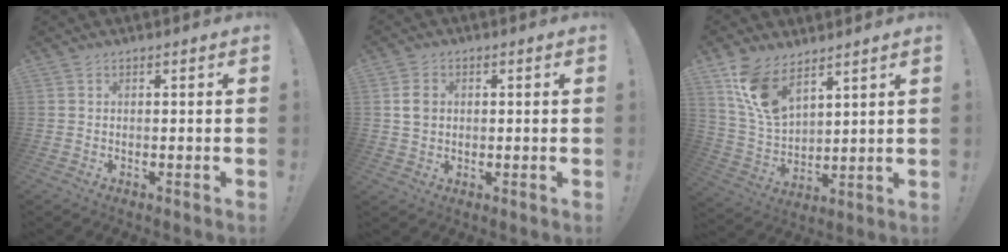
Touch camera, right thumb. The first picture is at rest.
{"total": 4.3, "force": [0.5, 3.6, 2.3], "torque": [-0.023, 0.003, 0.008]}
{"total": 12.5, "force": [8.8, 6.1, 6.4], "torque": [-0.130, -0.045, 0.175]}